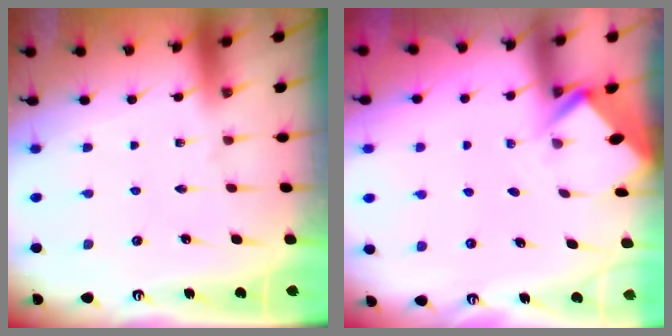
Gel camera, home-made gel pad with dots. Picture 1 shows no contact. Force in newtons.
{"total": 2.0, "press": 2.0, "slide": 0.2}